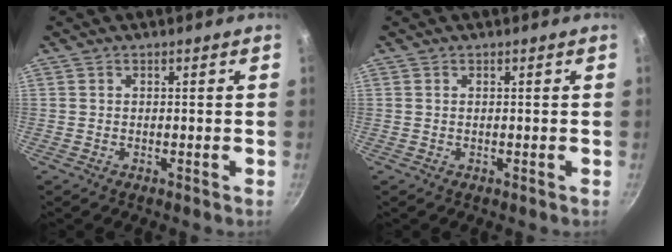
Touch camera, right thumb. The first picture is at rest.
{"total": 0.0}